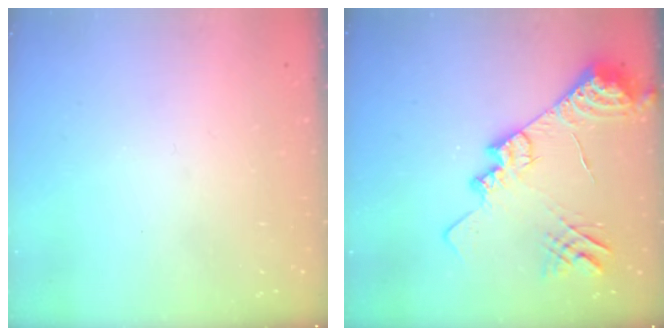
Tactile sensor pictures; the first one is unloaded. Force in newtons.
{"total": 19.8, "press": 19.7, "slide": 2.0}